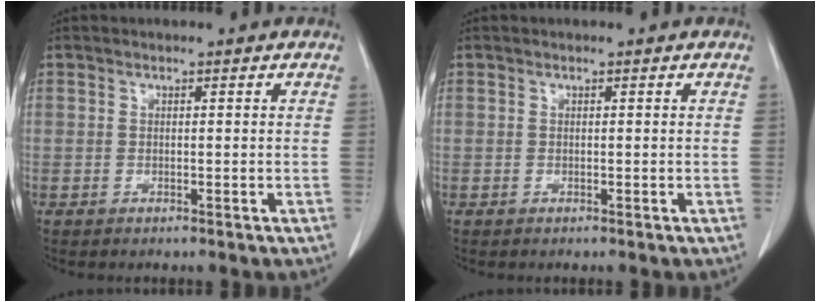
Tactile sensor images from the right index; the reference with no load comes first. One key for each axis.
{"total": 0.0}